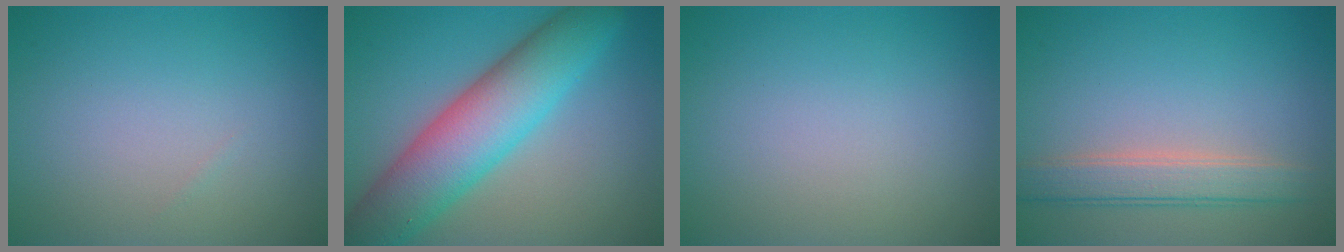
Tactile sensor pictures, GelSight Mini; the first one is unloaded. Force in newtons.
{"total": 9.2, "press": 9.2, "slide": 0.3}
{"total": 0.0}
{"total": 3.3, "press": 3.3, "slide": 0.3}